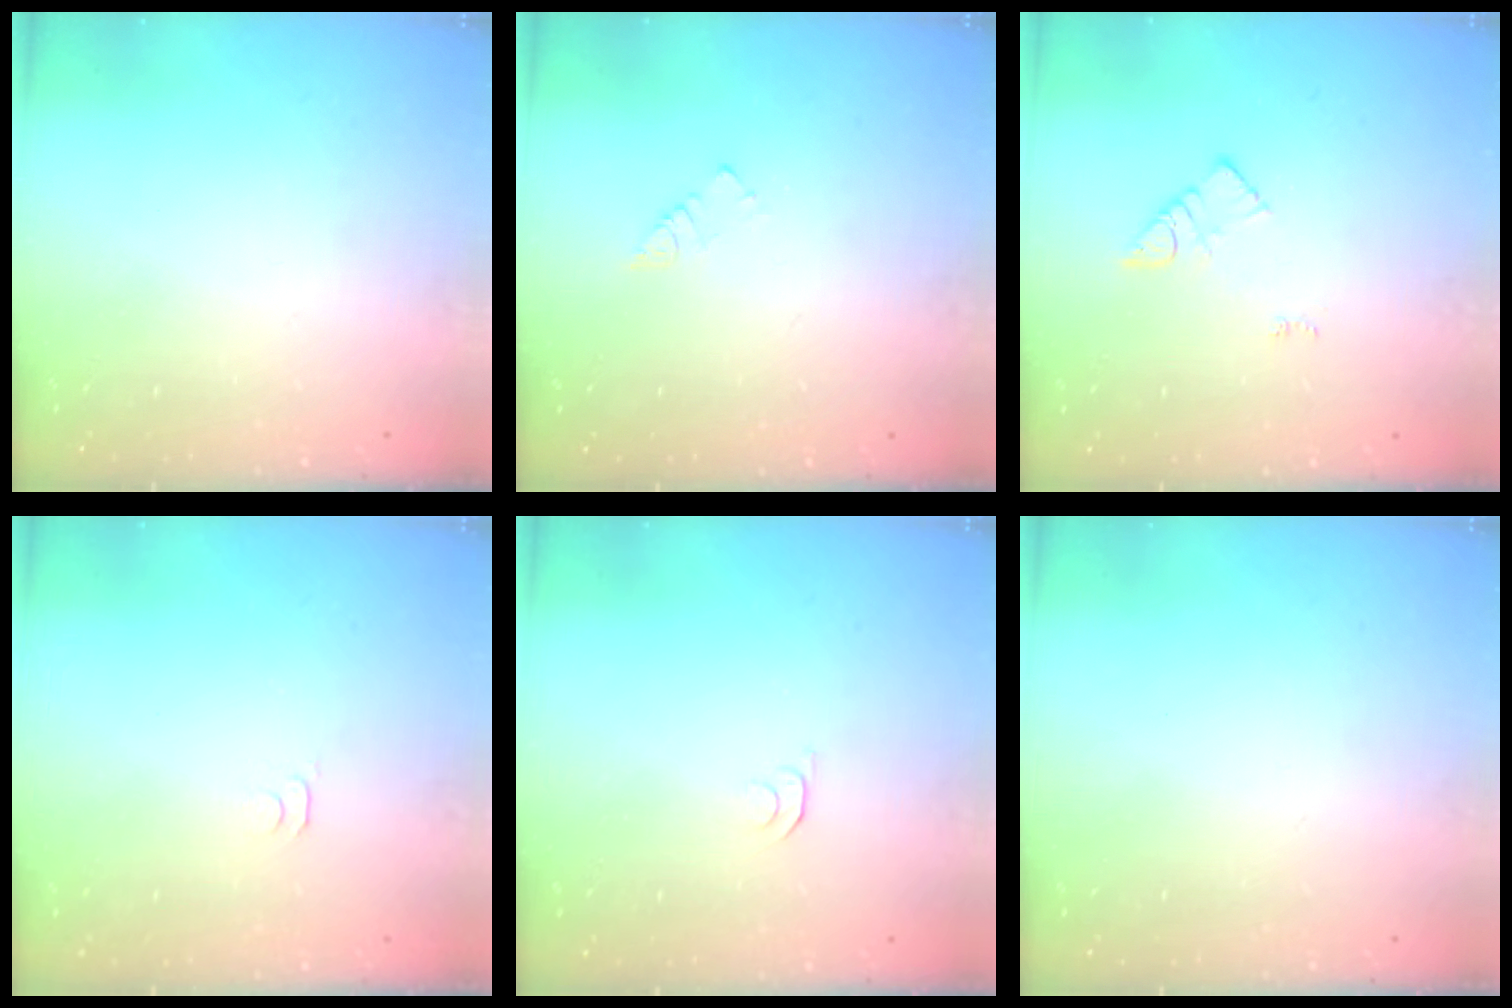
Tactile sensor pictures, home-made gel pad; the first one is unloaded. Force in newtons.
{"total": 2.3, "press": 2.3, "slide": 0.4}
{"total": 4.3, "press": 4.2, "slide": 0.6}
{"total": 2.8, "press": 2.7, "slide": 0.5}
{"total": 3.9, "press": 3.8, "slide": 0.5}
{"total": 1.7, "press": 1.6, "slide": 0.1}